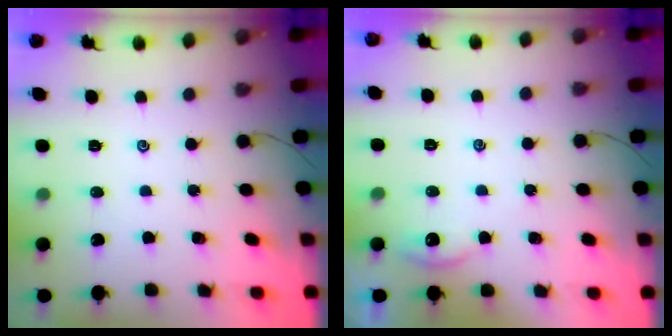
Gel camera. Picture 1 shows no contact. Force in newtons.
{"total": 1.6, "press": 1.5, "slide": 0.3}